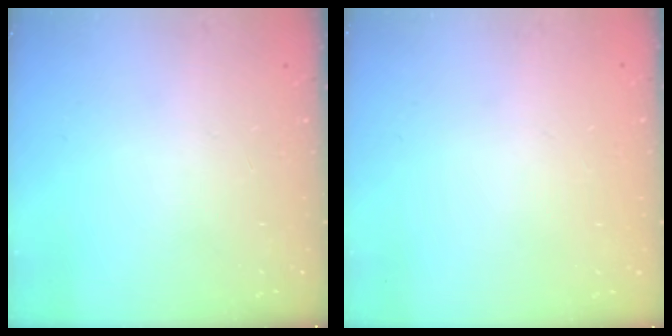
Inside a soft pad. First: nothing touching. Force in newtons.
{"total": 0.0}